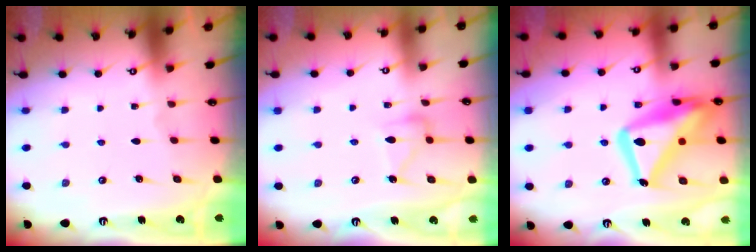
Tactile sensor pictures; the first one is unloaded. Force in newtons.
{"total": 10.3, "press": 10.3, "slide": 0.6}
{"total": 20.4, "press": 20.3, "slide": 1.9}